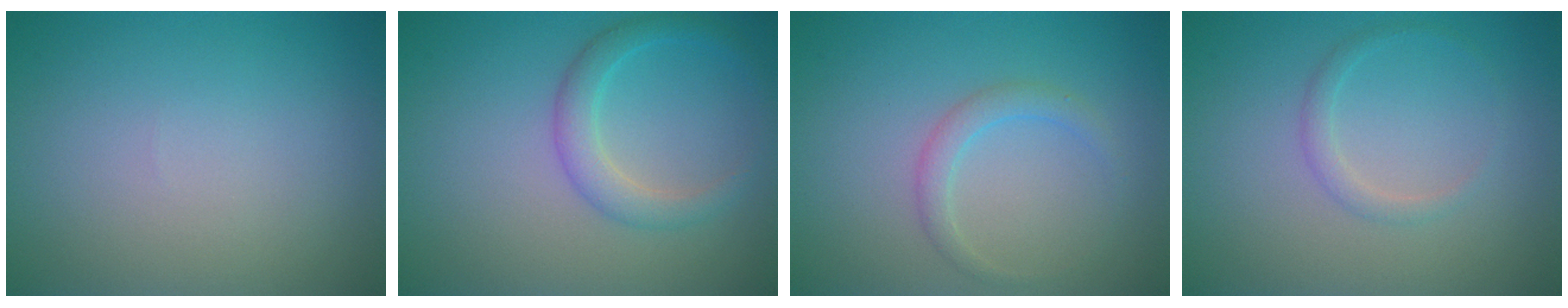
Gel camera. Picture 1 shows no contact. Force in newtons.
{"total": 2.6, "press": 2.6, "slide": 0.1}
{"total": 1.7, "press": 1.7, "slide": 0.1}
{"total": 1.2, "press": 1.2, "slide": 0.2}